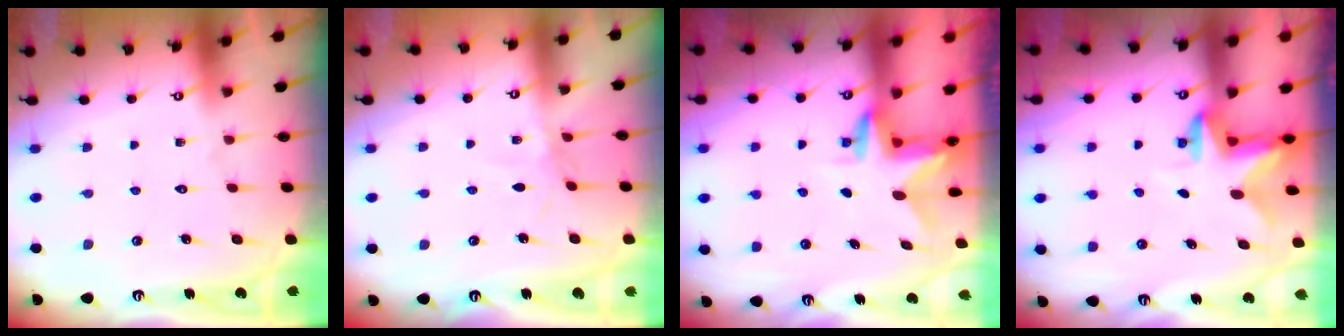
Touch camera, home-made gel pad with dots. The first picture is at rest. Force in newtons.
{"total": 2.0, "press": 2.0, "slide": 0.3}
{"total": 3.1, "press": 3.0, "slide": 0.3}
{"total": 2.8, "press": 2.8, "slide": 0.5}